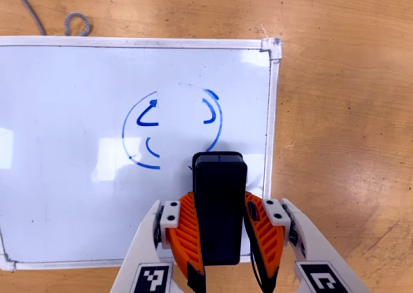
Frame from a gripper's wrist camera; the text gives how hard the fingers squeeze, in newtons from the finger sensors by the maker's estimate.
{"total": 5.3, "left": 4.1, "right": 6.5}